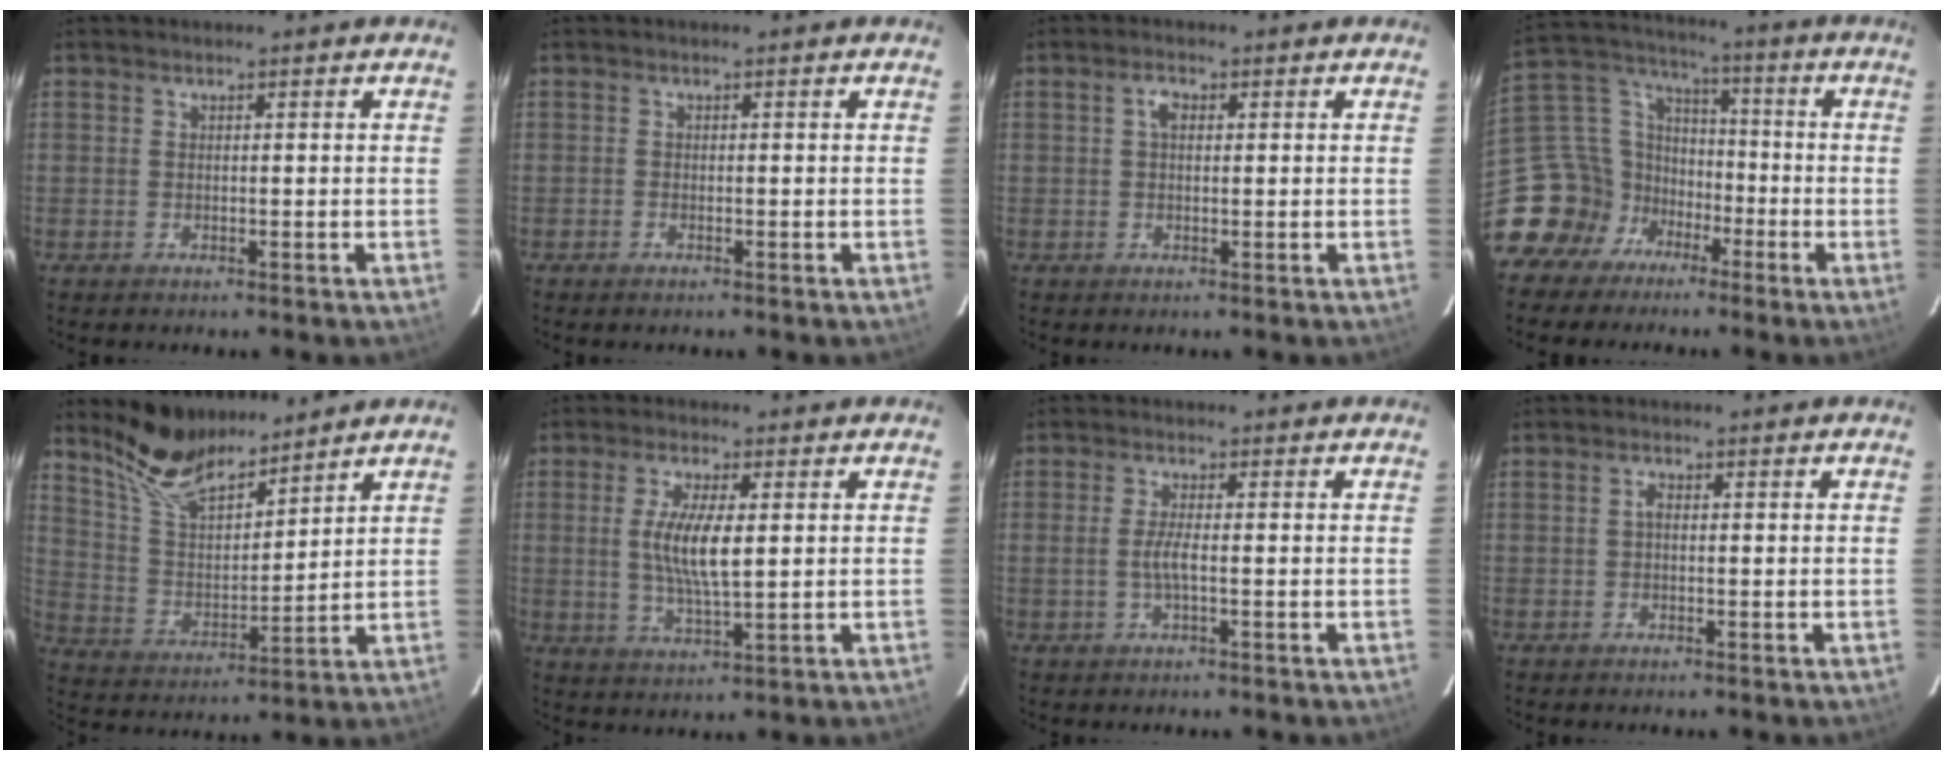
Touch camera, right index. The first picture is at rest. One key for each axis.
{"total": 0.7, "fx": -0.6, "fy": 0.4, "fz": 0.2, "tx": -0.005, "ty": 0.000, "tz": -0.012}
{"total": 2.0, "fx": 0.4, "fy": 1.2, "fz": 1.5, "tx": -0.030, "ty": 0.008, "tz": 0.007}
{"total": 13.4, "fx": -7.1, "fy": 10.5, "fz": 4.3, "tx": -0.098, "ty": 0.051, "tz": -0.125}
{"total": 12.6, "fx": 10.7, "fy": 3.7, "fz": 5.5, "tx": -0.113, "ty": 0.002, "tz": 0.207}
{"total": 7.9, "fx": 0.9, "fy": 2.0, "fz": 7.6, "tx": -0.147, "ty": -0.003, "tz": 0.020}
{"total": 2.9, "fx": -0.6, "fy": 0.3, "fz": 2.8, "tx": -0.057, "ty": -0.001, "tz": -0.012}
{"total": 1.0, "fx": -0.1, "fy": 0.6, "fz": 0.8, "tx": -0.016, "ty": 0.006, "tz": -0.004}